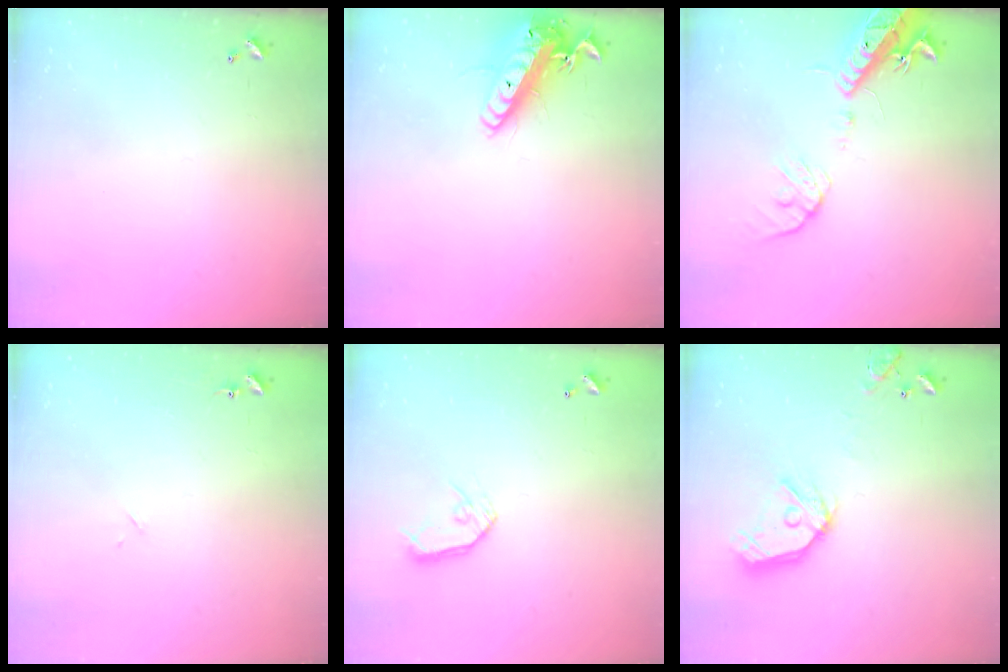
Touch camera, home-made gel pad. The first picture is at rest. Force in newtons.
{"total": 16.1, "press": 15.8, "slide": 3.2}
{"total": 16.0, "press": 15.7, "slide": 3.3}
{"total": 7.8, "press": 7.8, "slide": 0.6}
{"total": 8.8, "press": 8.8, "slide": 0.6}
{"total": 15.3, "press": 15.1, "slide": 2.1}